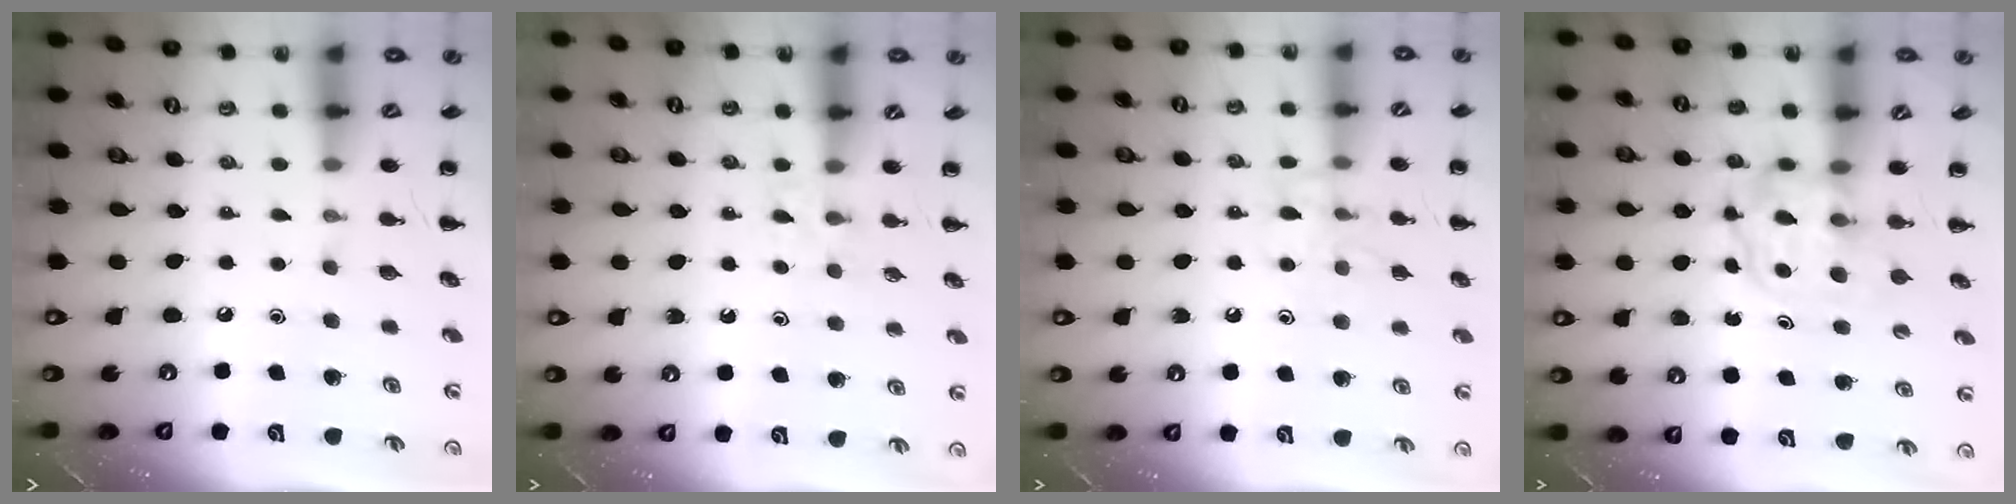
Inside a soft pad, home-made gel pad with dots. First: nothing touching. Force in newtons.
{"total": 2.2, "press": 2.0, "slide": 1.0}
{"total": 9.6, "press": 9.6, "slide": 0.6}
{"total": 3.7, "press": 3.7, "slide": 0.2}